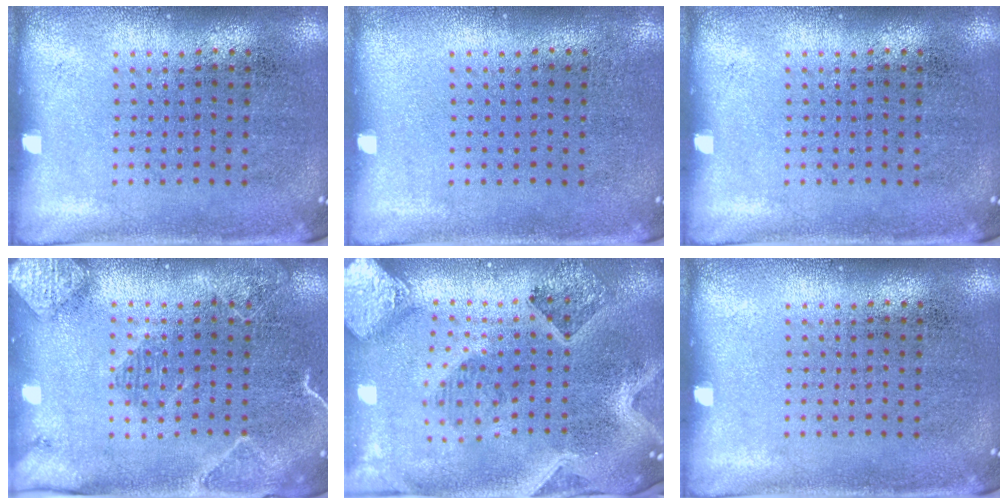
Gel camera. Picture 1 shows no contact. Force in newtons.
{"total": 0.0}
{"total": 0.0}
{"total": 2.2, "press": 2.1, "slide": 0.6}
{"total": 3.6, "press": 2.9, "slide": 2.1}
{"total": 0.0}